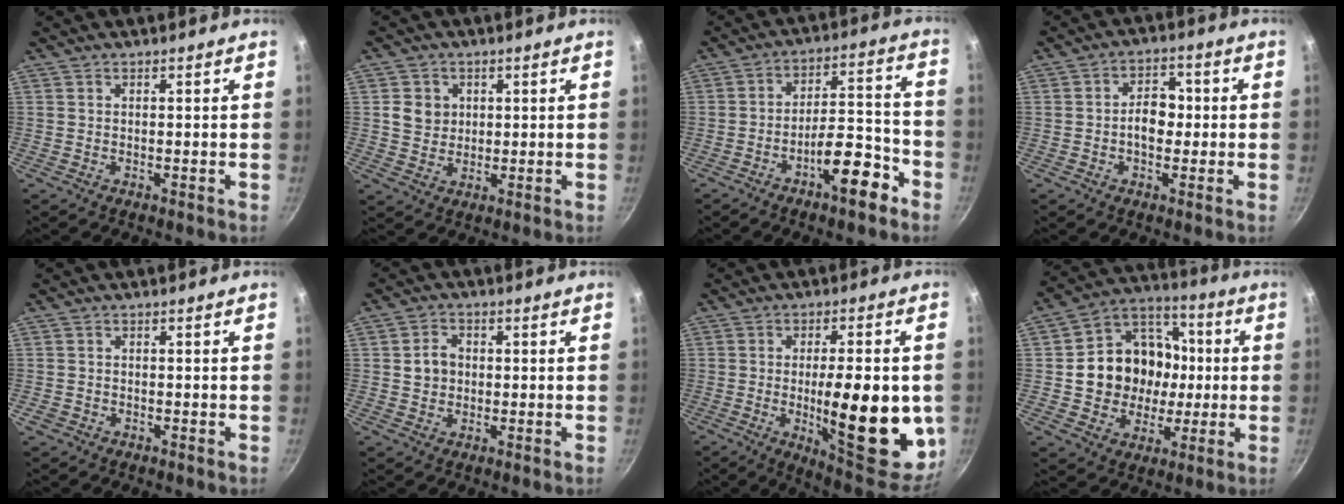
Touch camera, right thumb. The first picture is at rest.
{"total": 5.0, "force": [1.1, 4.5, 1.8], "torque": [-0.009, 0.001, 0.020]}
{"total": 11.4, "force": [-6.4, 3.8, 8.5], "torque": [-0.103, 0.065, -0.094]}
{"total": 6.0, "force": [-0.5, 4.2, 4.2], "torque": [-0.031, 0.016, -0.014]}
{"total": 1.5, "force": [-0.7, 1.2, 0.5], "torque": [-0.014, 0.005, -0.009]}
{"total": 4.5, "force": [0.2, 3.7, 2.4], "torque": [-0.023, 0.009, -0.001]}
{"total": 22.2, "force": [-3.0, 7.5, 20.7], "torque": [-0.254, -0.011, -0.034]}
{"total": 17.2, "force": [0.2, 14.9, 8.6], "torque": [-0.113, 0.032, -0.001]}